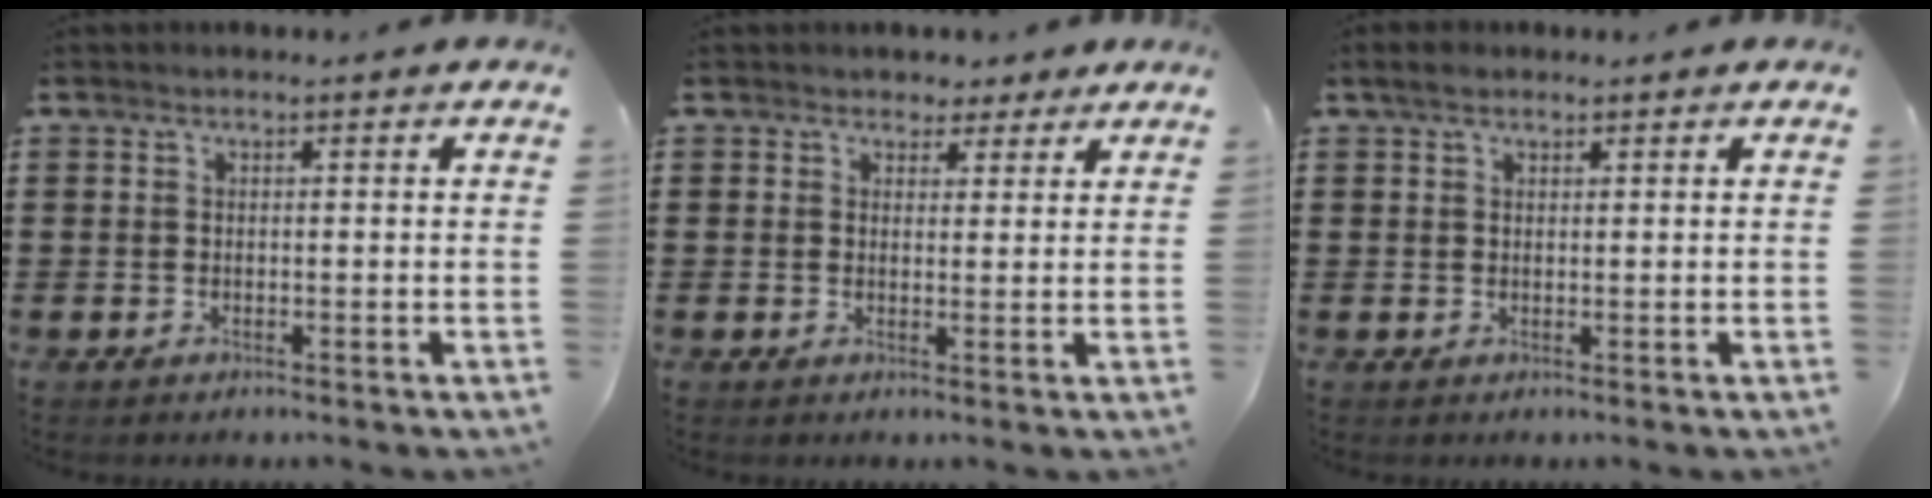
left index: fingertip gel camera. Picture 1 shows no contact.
{"total": 2.6, "force": [1.9, 1.7, 0.1], "torque": [-0.007, 0.005, 0.034]}
{"total": 1.9, "force": [1.3, 1.0, 0.9], "torque": [-0.022, 0.007, 0.024]}